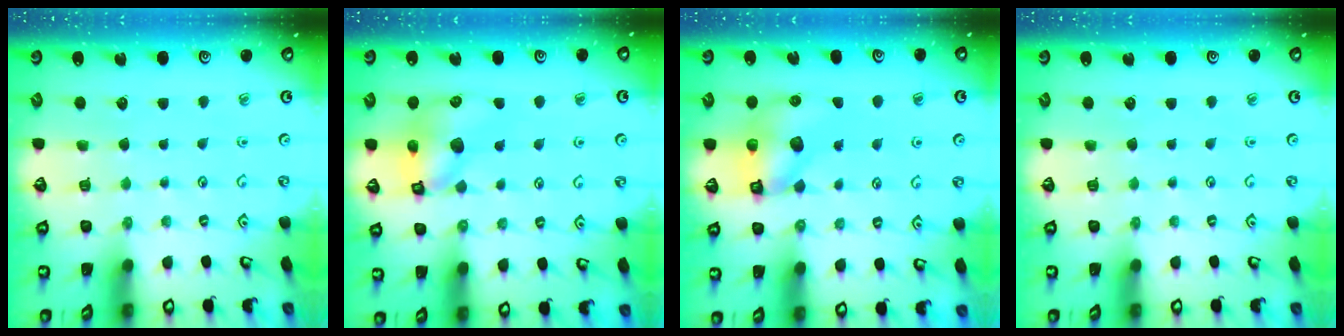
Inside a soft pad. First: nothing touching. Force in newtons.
{"total": 10.8, "press": 10.6, "slide": 1.7}
{"total": 9.9, "press": 9.8, "slide": 1.7}
{"total": 0.0}